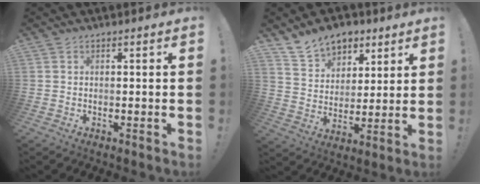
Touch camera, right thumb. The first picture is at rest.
{"total": 12.4, "force": [8.4, 8.2, 3.7], "torque": [-0.057, -0.055, 0.164]}